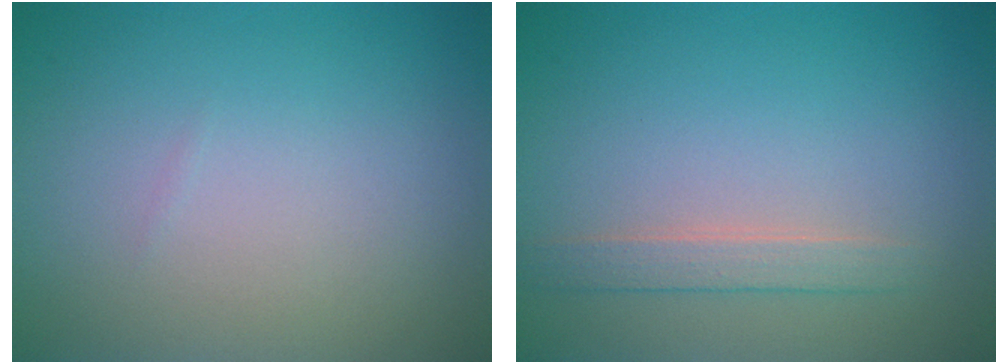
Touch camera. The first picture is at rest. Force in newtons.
{"total": 1.8, "press": 1.8, "slide": 0.1}